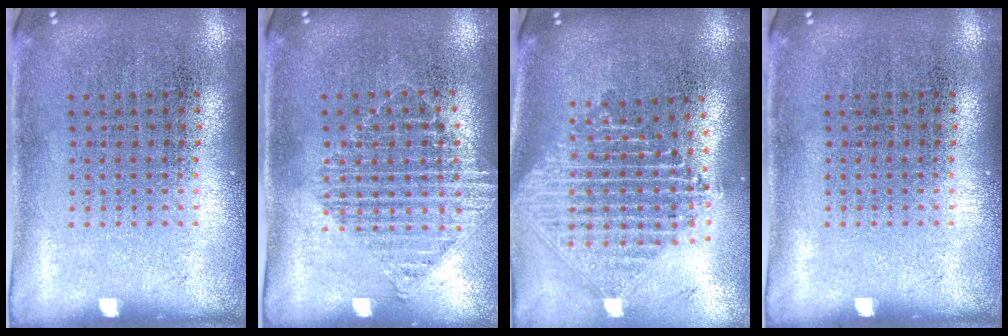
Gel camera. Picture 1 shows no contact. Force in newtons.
{"total": 1.1, "press": 1.1, "slide": 0.1}
{"total": 2.4, "press": 1.8, "slide": 1.5}
{"total": 0.0}